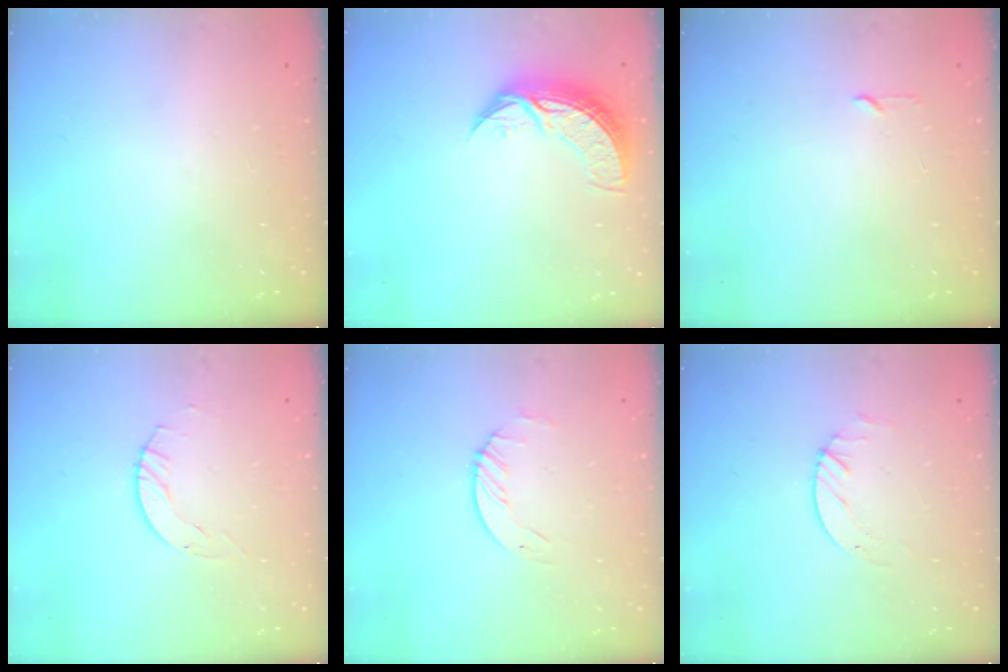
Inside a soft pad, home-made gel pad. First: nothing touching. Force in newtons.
{"total": 7.9, "press": 7.9, "slide": 0.6}
{"total": 2.3, "press": 2.2, "slide": 0.3}
{"total": 2.9, "press": 2.9, "slide": 0.4}
{"total": 1.6, "press": 1.6, "slide": 0.2}
{"total": 1.7, "press": 1.7, "slide": 0.2}